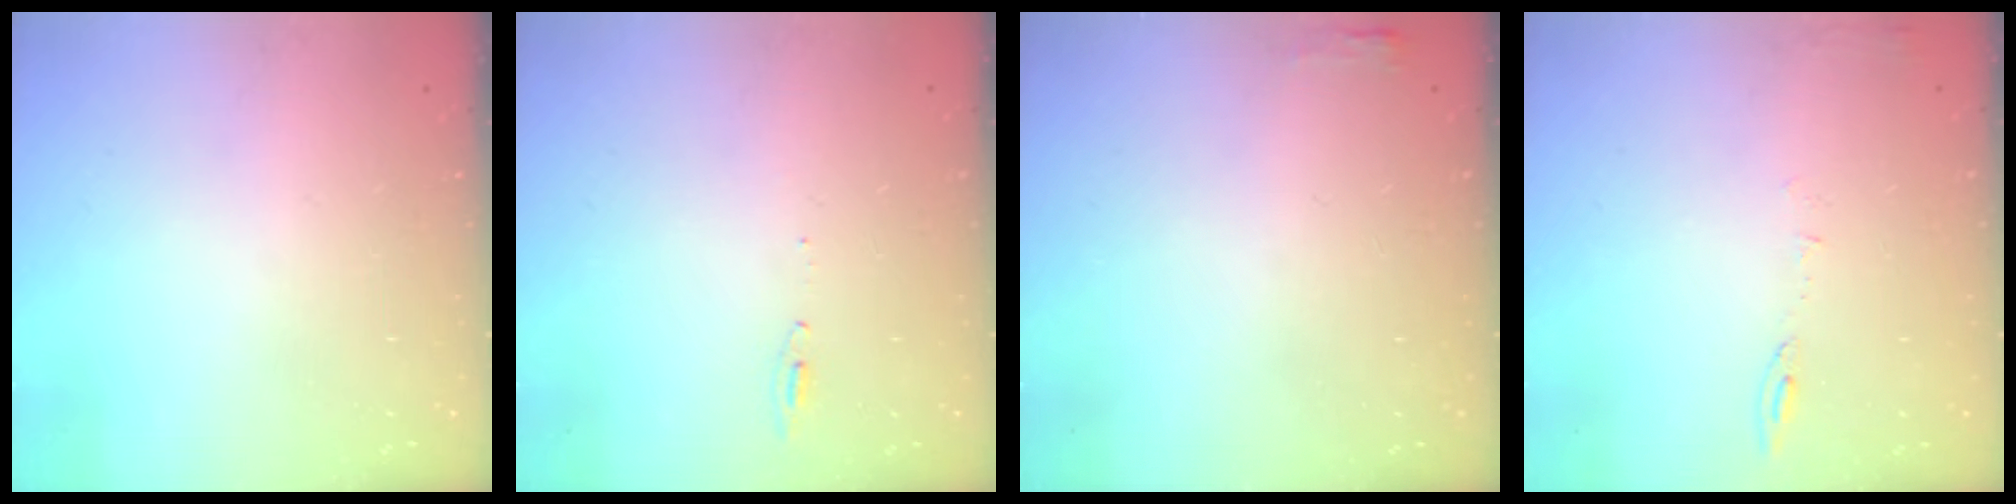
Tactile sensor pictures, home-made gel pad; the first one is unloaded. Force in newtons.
{"total": 4.8, "press": 4.6, "slide": 1.6}
{"total": 2.7, "press": 2.6, "slide": 0.8}
{"total": 6.2, "press": 6.2, "slide": 0.9}